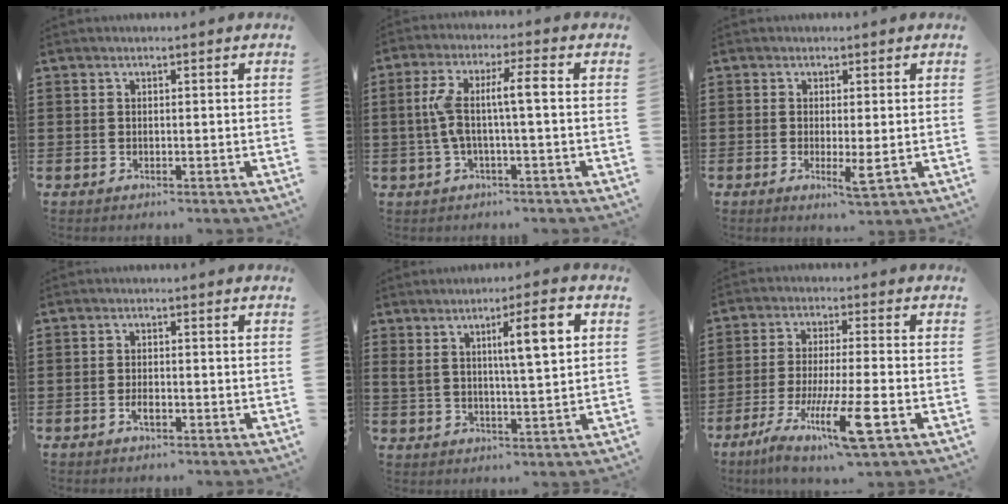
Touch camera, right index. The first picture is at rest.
{"total": 7.1, "force": [-0.2, 1.0, 7.1], "torque": [-0.150, -0.003, -0.017]}
{"total": 3.5, "force": [-0.6, 0.6, 3.4], "torque": [-0.060, -0.008, -0.007]}
{"total": 1.8, "force": [-0.9, 0.4, 1.5], "torque": [-0.030, -0.003, -0.014]}
{"total": 8.8, "force": [3.4, 1.6, 8.0], "torque": [-0.137, -0.002, 0.048]}
{"total": 11.4, "force": [-5.1, 0.9, 10.2], "torque": [-0.206, -0.014, -0.096]}